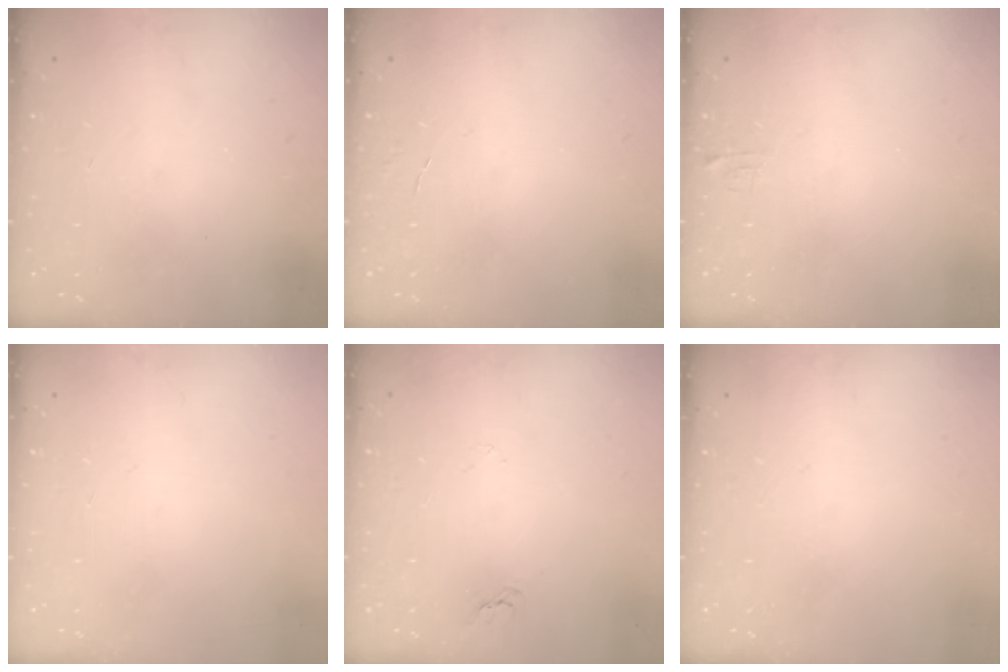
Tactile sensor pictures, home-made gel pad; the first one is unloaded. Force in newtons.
{"total": 3.6, "press": 3.6, "slide": 0.3}
{"total": 4.2, "press": 4.2, "slide": 0.4}
{"total": 0.0}
{"total": 2.2, "press": 2.2, "slide": 0.2}
{"total": 0.0}